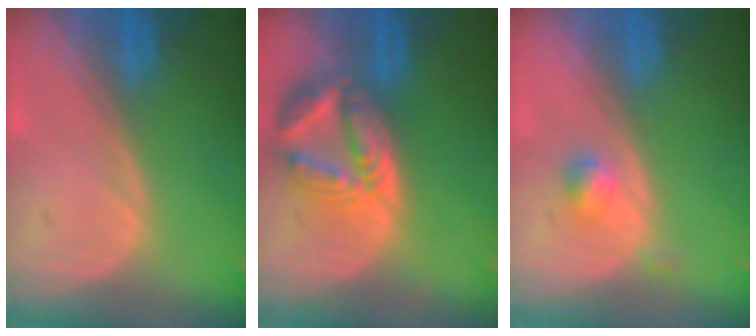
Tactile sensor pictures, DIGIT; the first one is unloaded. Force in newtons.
{"total": 8.2, "press": 7.3, "slide": 3.7}
{"total": 2.2, "press": 2.0, "slide": 1.0}